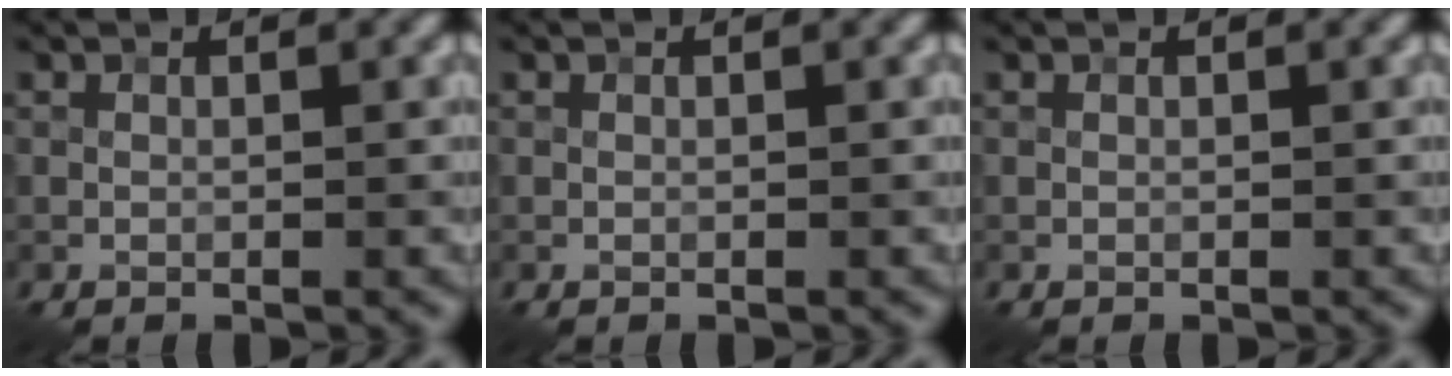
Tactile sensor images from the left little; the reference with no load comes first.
{"total": 0.0}
{"total": 0.0}